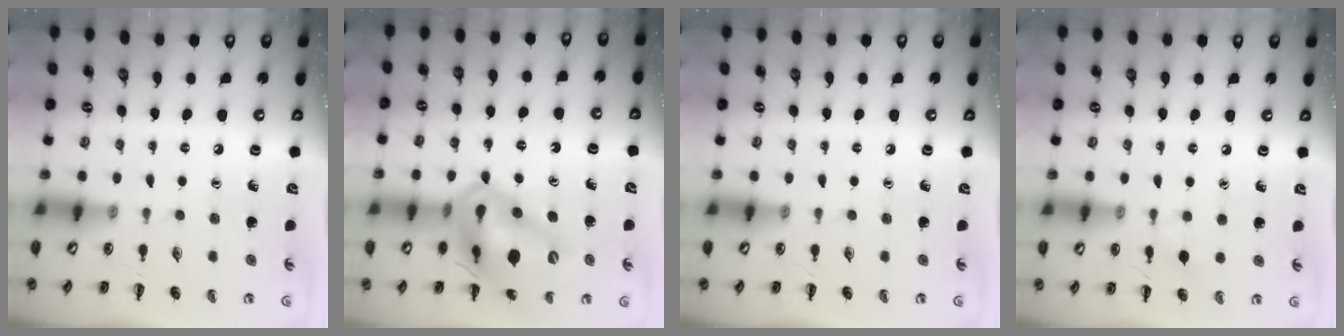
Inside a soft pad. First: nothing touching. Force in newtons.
{"total": 19.0, "press": 18.5, "slide": 4.1}
{"total": 0.0}
{"total": 3.9, "press": 3.6, "slide": 1.5}